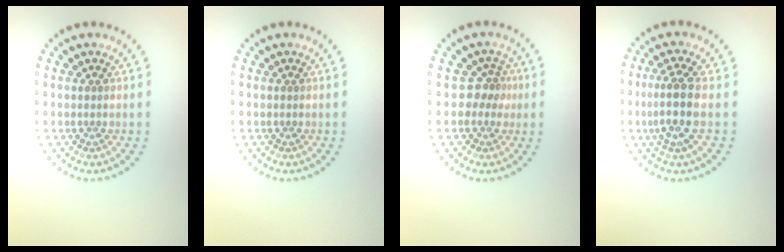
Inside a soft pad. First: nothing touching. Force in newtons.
{"total": 0.0}
{"total": 2.0, "press": 1.5, "slide": 1.3}
{"total": 3.4, "press": 2.8, "slide": 1.9}